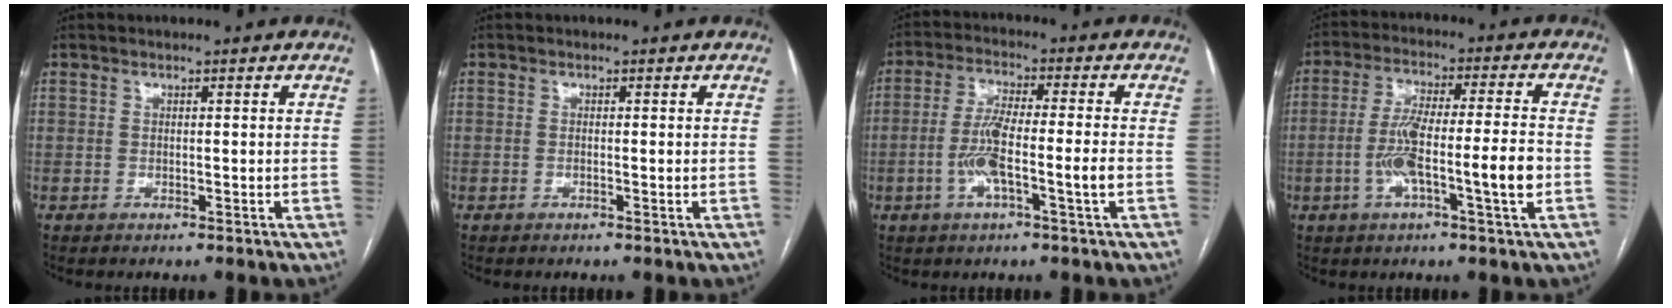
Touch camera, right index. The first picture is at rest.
{"total": 0.0}
{"total": 8.2, "force": [-2.3, 0.3, 7.9], "torque": [-0.157, 0.006, -0.045]}
{"total": 11.1, "force": [-2.9, 0.5, 10.7], "torque": [-0.198, 0.010, -0.053]}